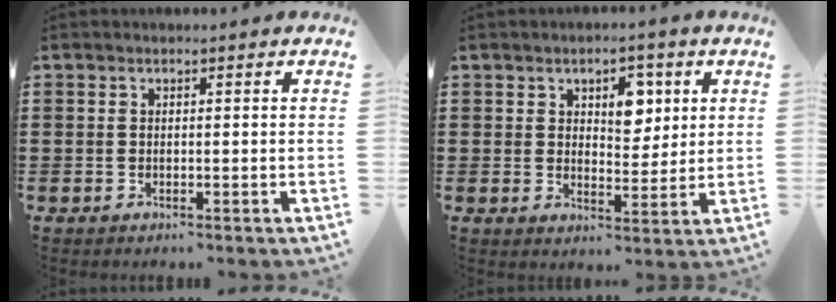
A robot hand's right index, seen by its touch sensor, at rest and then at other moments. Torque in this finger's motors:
{"motor_torque": [0.10, 0.06, 0.12, 0.03]}